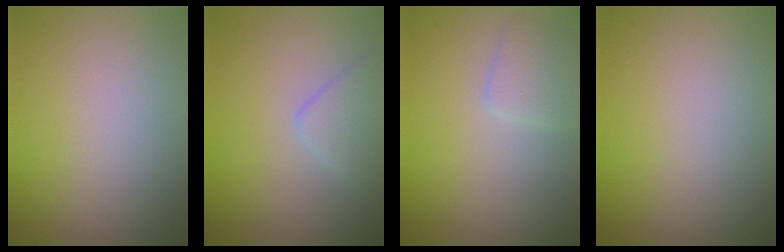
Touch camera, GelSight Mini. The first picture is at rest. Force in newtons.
{"total": 2.1, "press": 2.1, "slide": 0.1}
{"total": 1.8, "press": 1.8, "slide": 0.0}
{"total": 0.0}